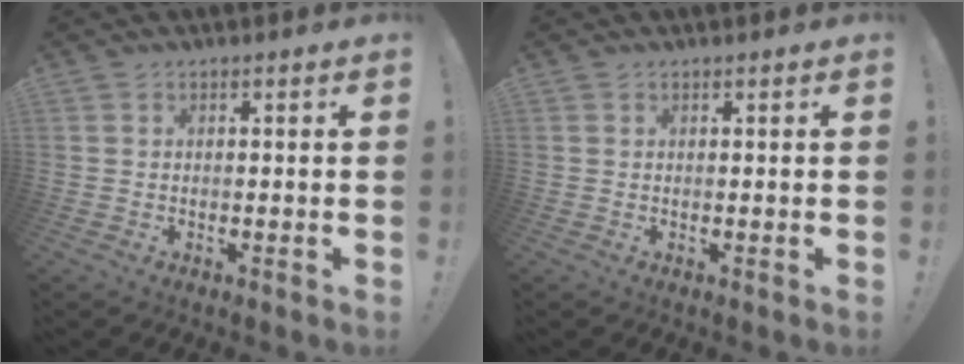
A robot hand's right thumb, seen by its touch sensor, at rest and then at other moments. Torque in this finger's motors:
{"motor_torque": [-0.31, 0.22, -0.20, 0.00, -0.02]}